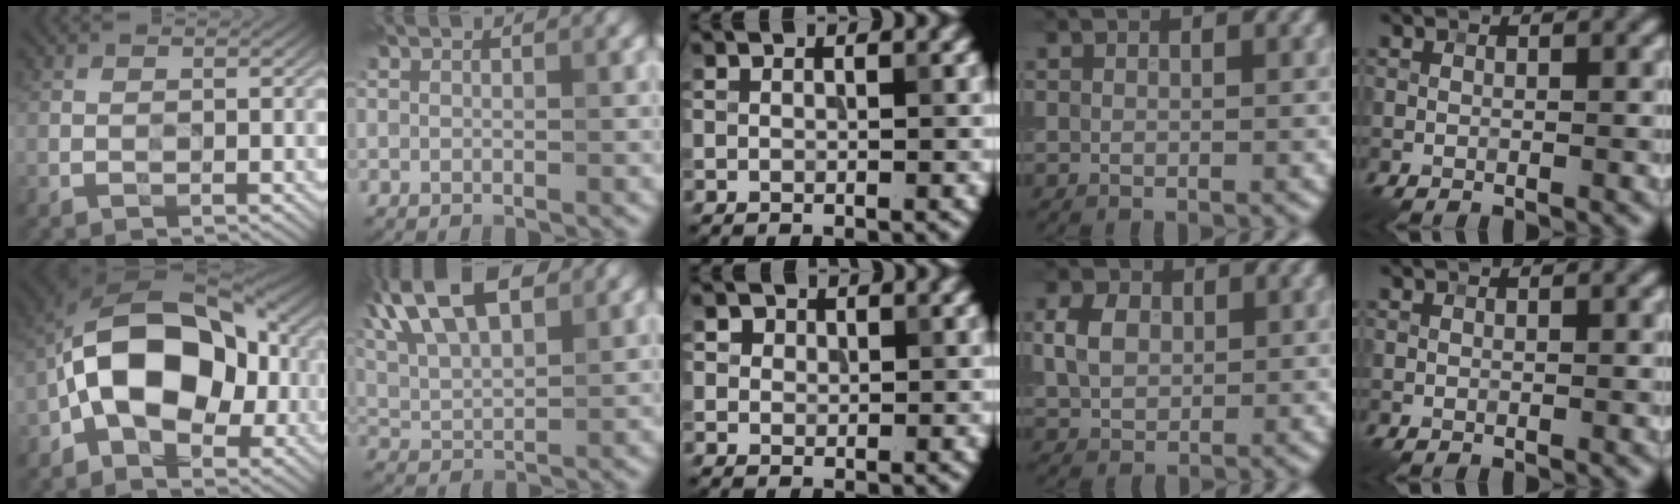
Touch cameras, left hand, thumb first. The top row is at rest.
{"thumb": {"total": 14.5, "force": [-1.8, 9.2, 11.1], "torque": [-0.173, 0.022, -0.046]}, "index": {"total": 12.0, "force": [6.5, 5.2, 8.7], "torque": [-0.183, 0.049, 0.092]}, "middle": {"total": 2.3, "force": [1.4, 1.7, 0.9], "torque": [-0.021, 0.004, 0.017]}, "ring": {"total": 3.3, "force": [0.5, 2.5, 2.2], "torque": [-0.052, 0.011, 0.014]}}